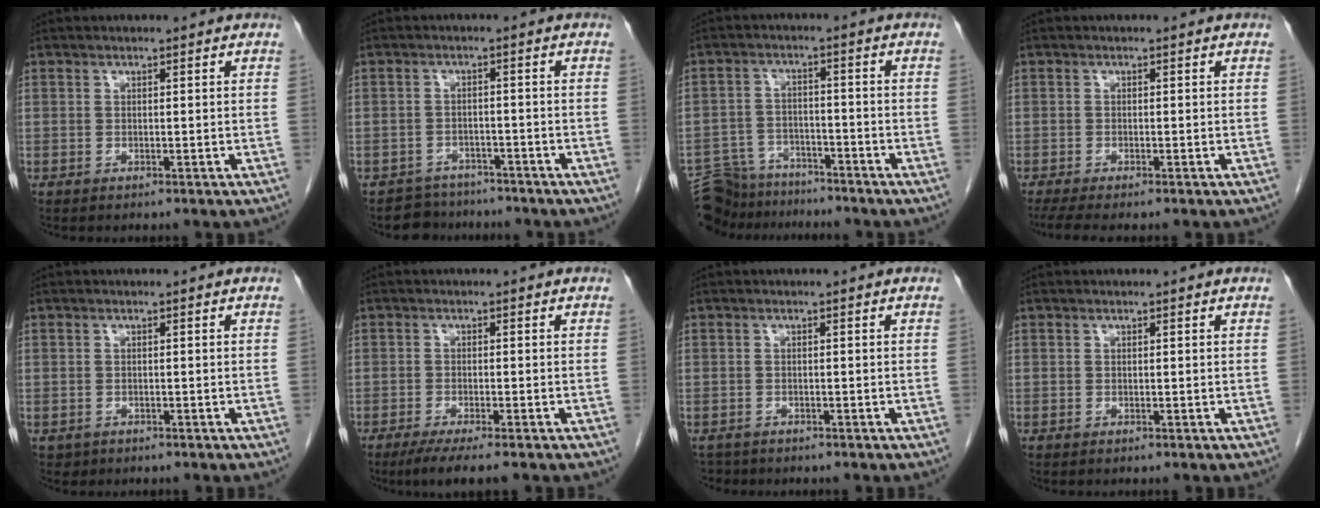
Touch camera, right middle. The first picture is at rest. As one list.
[{"total": 4.1, "force": [-3.5, 1.9, -0.9], "torque": [0.017, 0.009, -0.057]}, {"total": 10.3, "force": [-9.4, 4.0, 1.3], "torque": [-0.030, 0.012, -0.149]}, {"total": 3.6, "force": [-2.9, 0.2, 2.1], "torque": [-0.036, -0.009, -0.050]}, {"total": 0.9, "force": [-0.4, 0.8, -0.2], "torque": [-0.005, 0.004, -0.002]}, {"total": 5.1, "force": [-3.8, 0.1, 3.4], "torque": [-0.055, -0.014, -0.060]}, {"total": 1.8, "force": [-1.5, 0.8, -0.4], "torque": [-0.001, -0.001, -0.027]}, {"total": 0.0}]